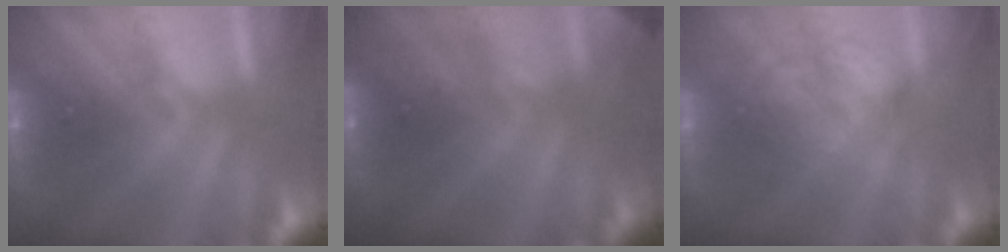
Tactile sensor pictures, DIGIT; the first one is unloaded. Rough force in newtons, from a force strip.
{"total": 2.8}
{"total": 2.1}